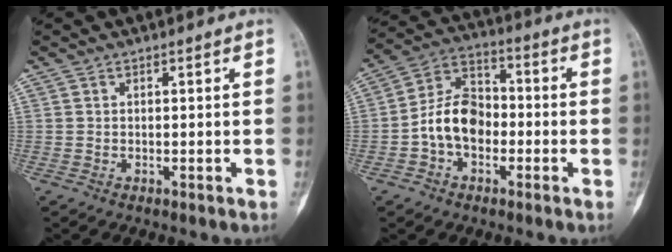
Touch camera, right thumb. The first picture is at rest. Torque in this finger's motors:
{"motor_torque": [1.61, 1.37, 0.80, -0.60, 0.08]}